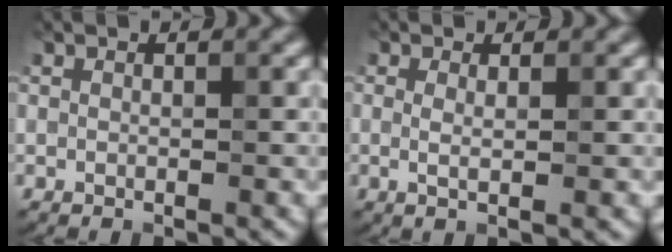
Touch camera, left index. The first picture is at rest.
{"total": 1.6, "force": [0.2, 0.4, 1.5], "torque": [-0.024, -0.003, -0.001]}